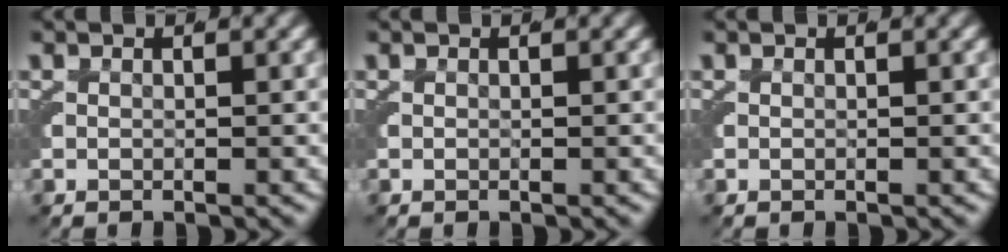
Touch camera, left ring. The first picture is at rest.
{"total": 0.0}
{"total": 0.0}